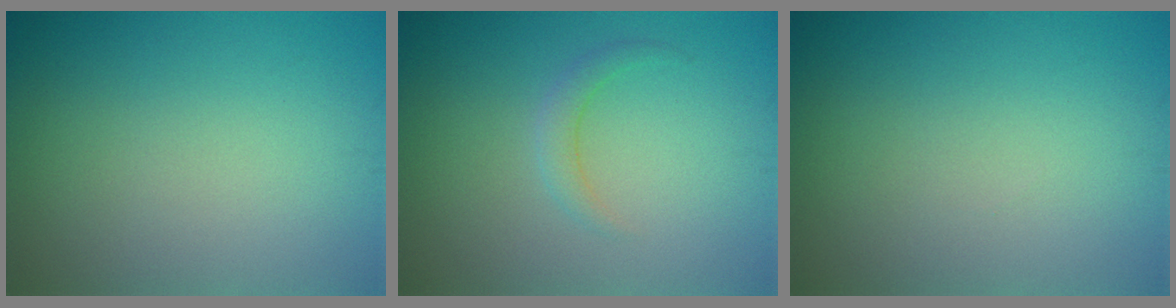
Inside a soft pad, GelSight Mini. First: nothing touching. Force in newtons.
{"total": 1.4, "press": 1.4, "slide": 0.1}
{"total": 0.0}